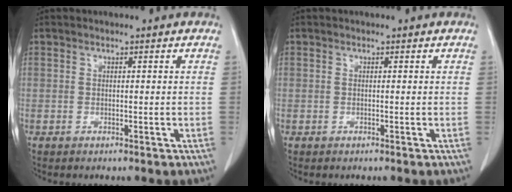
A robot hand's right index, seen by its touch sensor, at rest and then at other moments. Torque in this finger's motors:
{"motor_torque": [0.22, 0.17, 0.08, 0.01]}